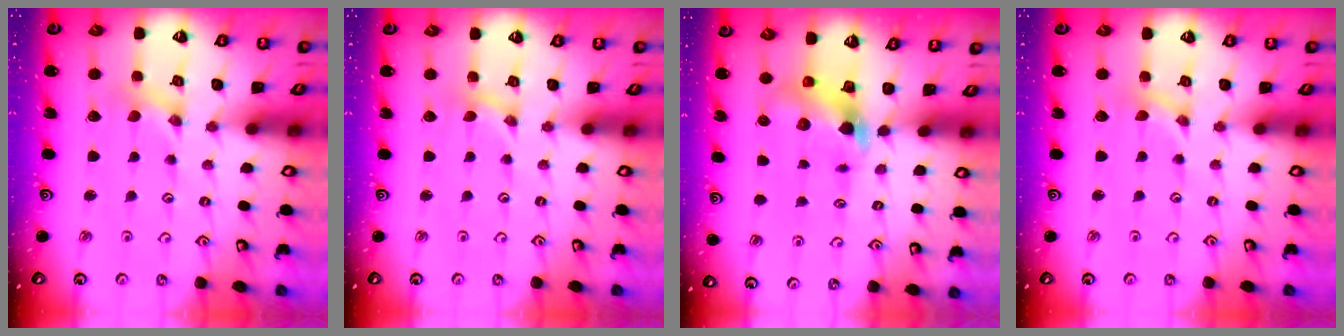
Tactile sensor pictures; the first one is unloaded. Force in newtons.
{"total": 0.0}
{"total": 6.1, "press": 6.1, "slide": 0.7}
{"total": 0.0}